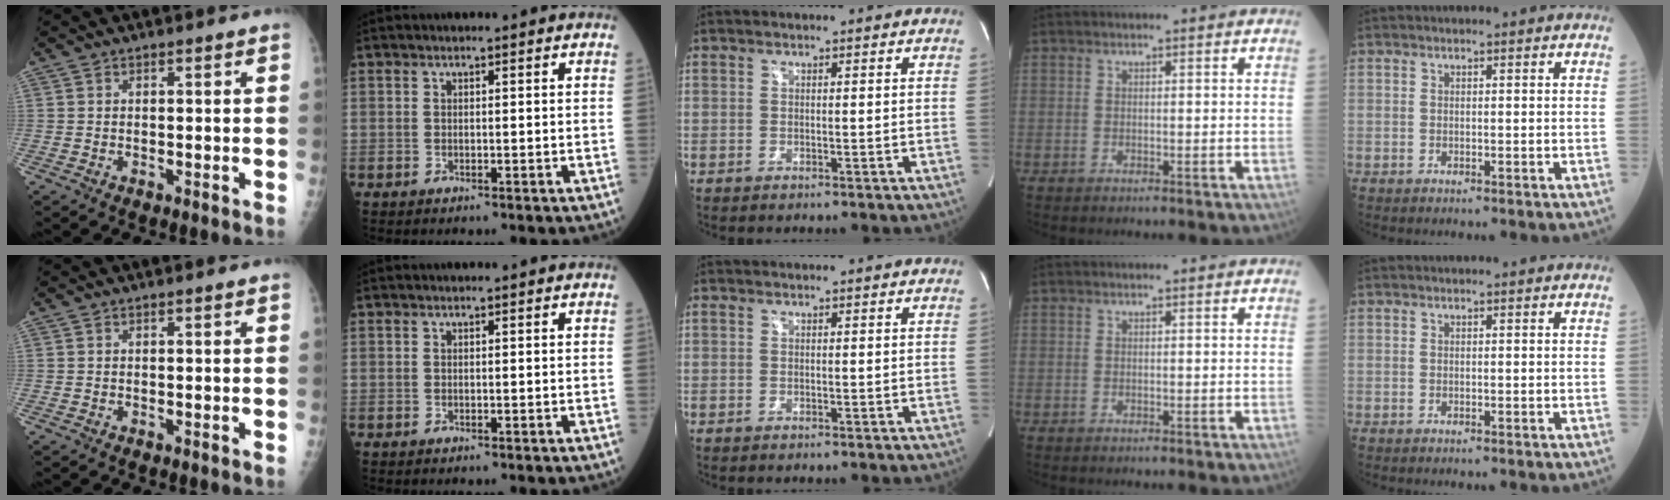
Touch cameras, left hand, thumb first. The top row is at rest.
{}